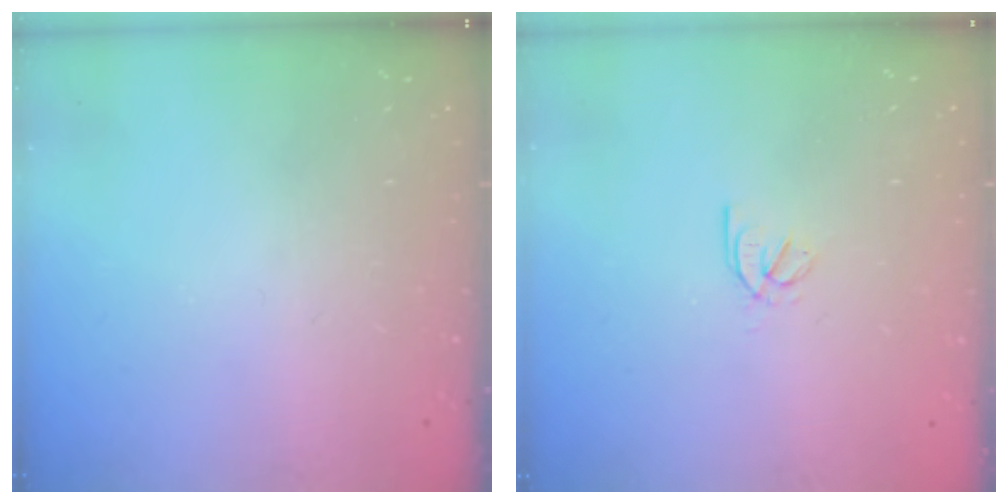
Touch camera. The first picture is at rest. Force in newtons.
{"total": 2.2, "press": 2.2, "slide": 0.5}